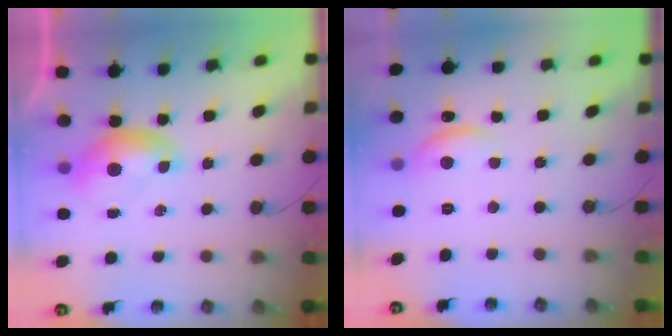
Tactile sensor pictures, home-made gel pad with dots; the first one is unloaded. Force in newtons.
{"total": 4.9, "press": 4.9, "slide": 0.6}